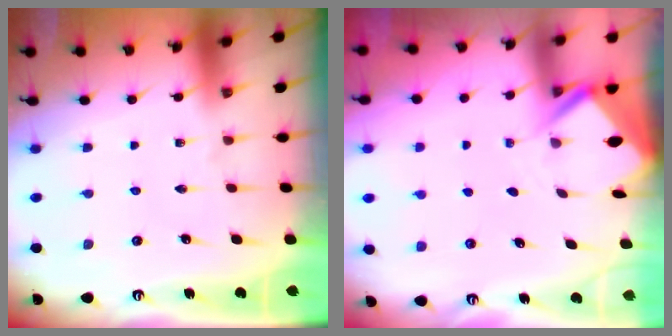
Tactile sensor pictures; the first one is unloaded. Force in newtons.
{"total": 3.0, "press": 3.0, "slide": 0.3}